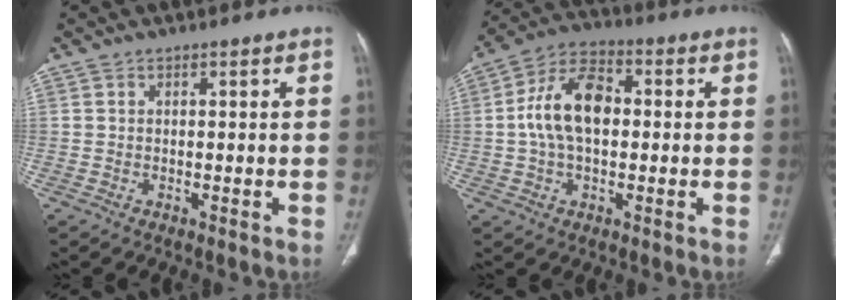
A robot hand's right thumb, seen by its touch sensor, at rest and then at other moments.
{"total": 12.4, "force": [0.7, 7.5, 9.8], "torque": [-0.180, 0.027, 0.004]}